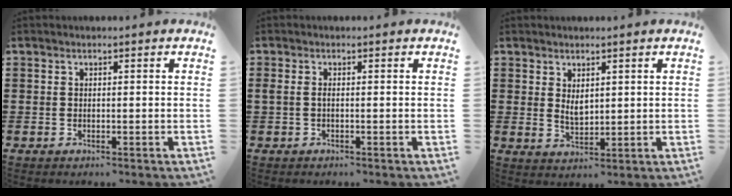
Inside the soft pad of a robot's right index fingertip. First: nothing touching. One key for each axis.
{"total": 0.8, "fx": -0.2, "fy": 0.2, "fz": 0.8, "tx": -0.023, "ty": -0.005, "tz": -0.006}
{"total": 2.5, "fx": 1.1, "fy": 1.3, "fz": 1.8, "tx": -0.030, "ty": 0.000, "tz": 0.019}